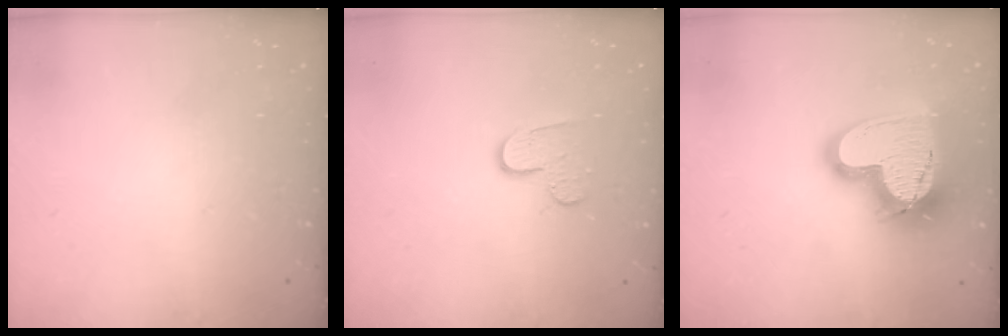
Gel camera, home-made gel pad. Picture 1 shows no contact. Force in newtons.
{"total": 7.9, "press": 7.9, "slide": 0.5}
{"total": 23.1, "press": 23.0, "slide": 1.8}